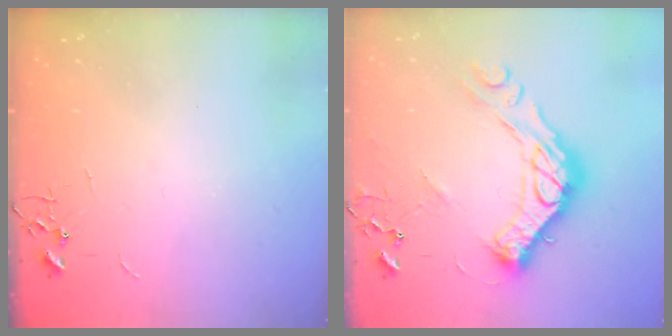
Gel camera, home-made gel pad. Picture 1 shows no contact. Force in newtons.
{"total": 19.8, "press": 19.7, "slide": 1.5}